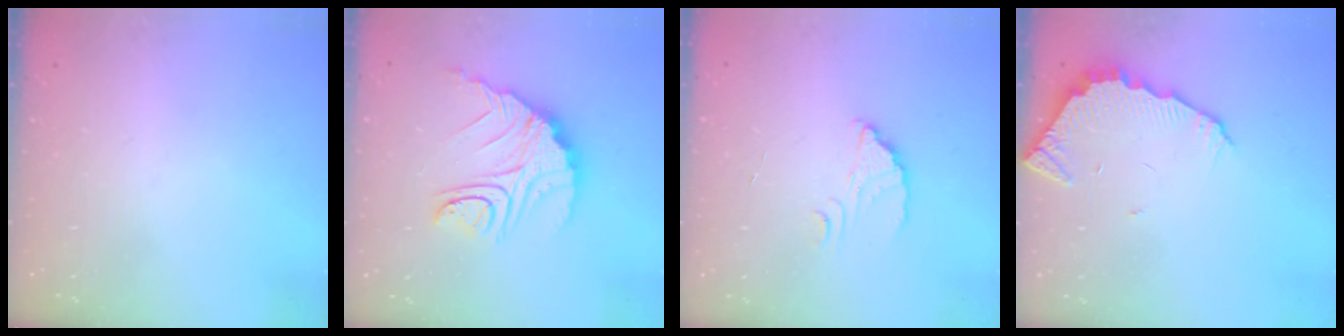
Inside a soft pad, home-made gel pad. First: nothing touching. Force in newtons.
{"total": 14.0, "press": 13.9, "slide": 1.1}
{"total": 2.7, "press": 2.7, "slide": 0.2}
{"total": 3.3, "press": 3.3, "slide": 0.3}